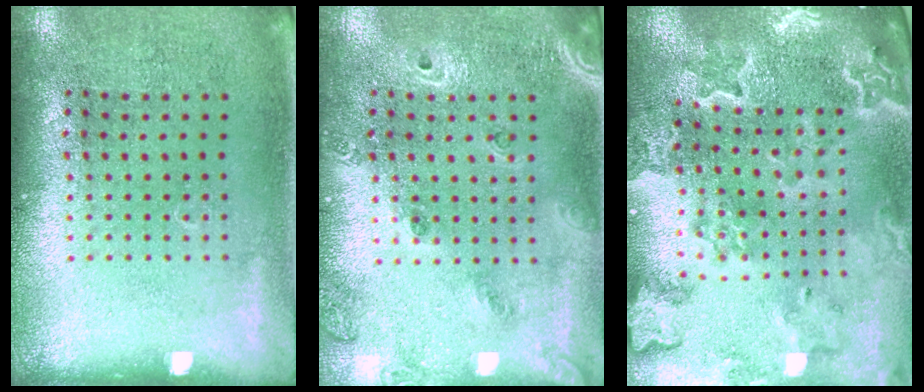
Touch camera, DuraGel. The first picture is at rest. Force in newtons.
{"total": 1.4, "press": 1.3, "slide": 0.5}
{"total": 2.7, "press": 2.5, "slide": 0.9}